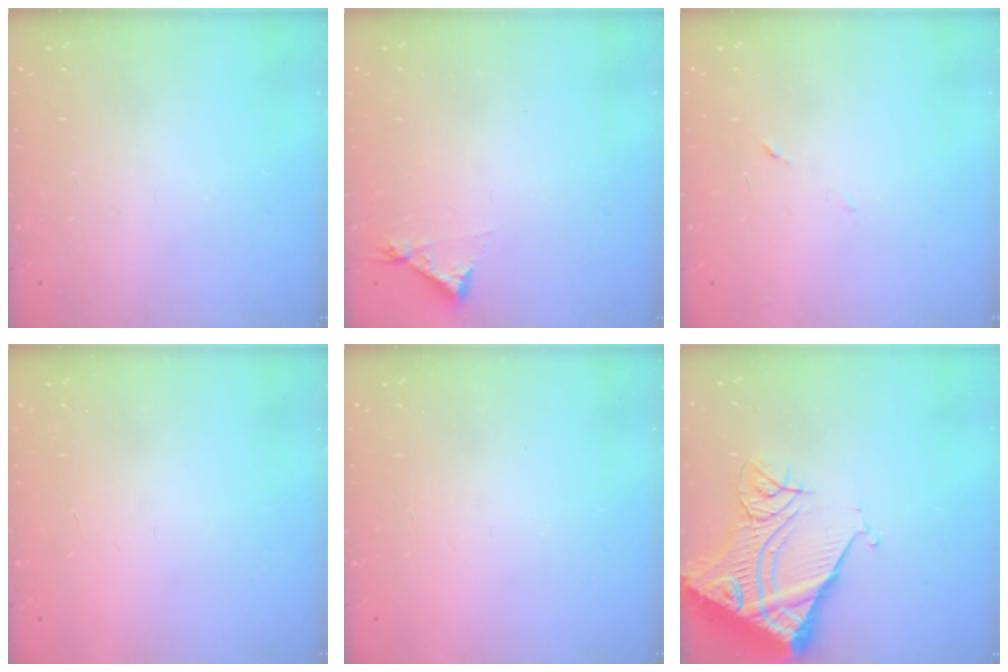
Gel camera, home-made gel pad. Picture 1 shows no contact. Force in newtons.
{"total": 4.3, "press": 4.3, "slide": 0.5}
{"total": 5.3, "press": 5.3, "slide": 0.6}
{"total": 1.7, "press": 1.7, "slide": 0.1}
{"total": 1.6, "press": 1.5, "slide": 0.1}
{"total": 17.3, "press": 17.2, "slide": 2.1}